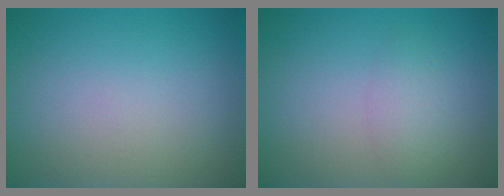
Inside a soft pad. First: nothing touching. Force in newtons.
{"total": 1.8, "press": 1.8, "slide": 0.2}